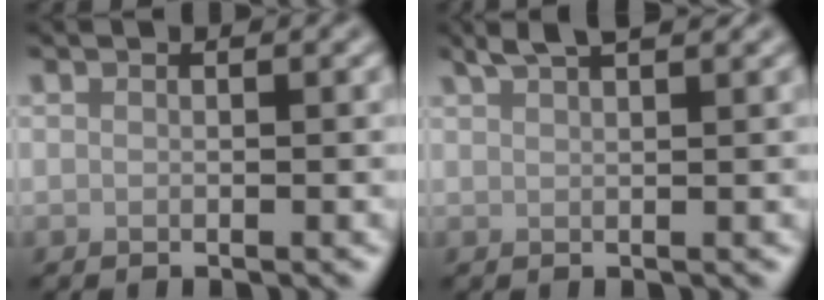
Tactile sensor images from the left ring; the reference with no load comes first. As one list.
[{"total": 2.9, "force": [2.4, 0.5, 1.7], "torque": [-0.020, 0.008, 0.040]}]